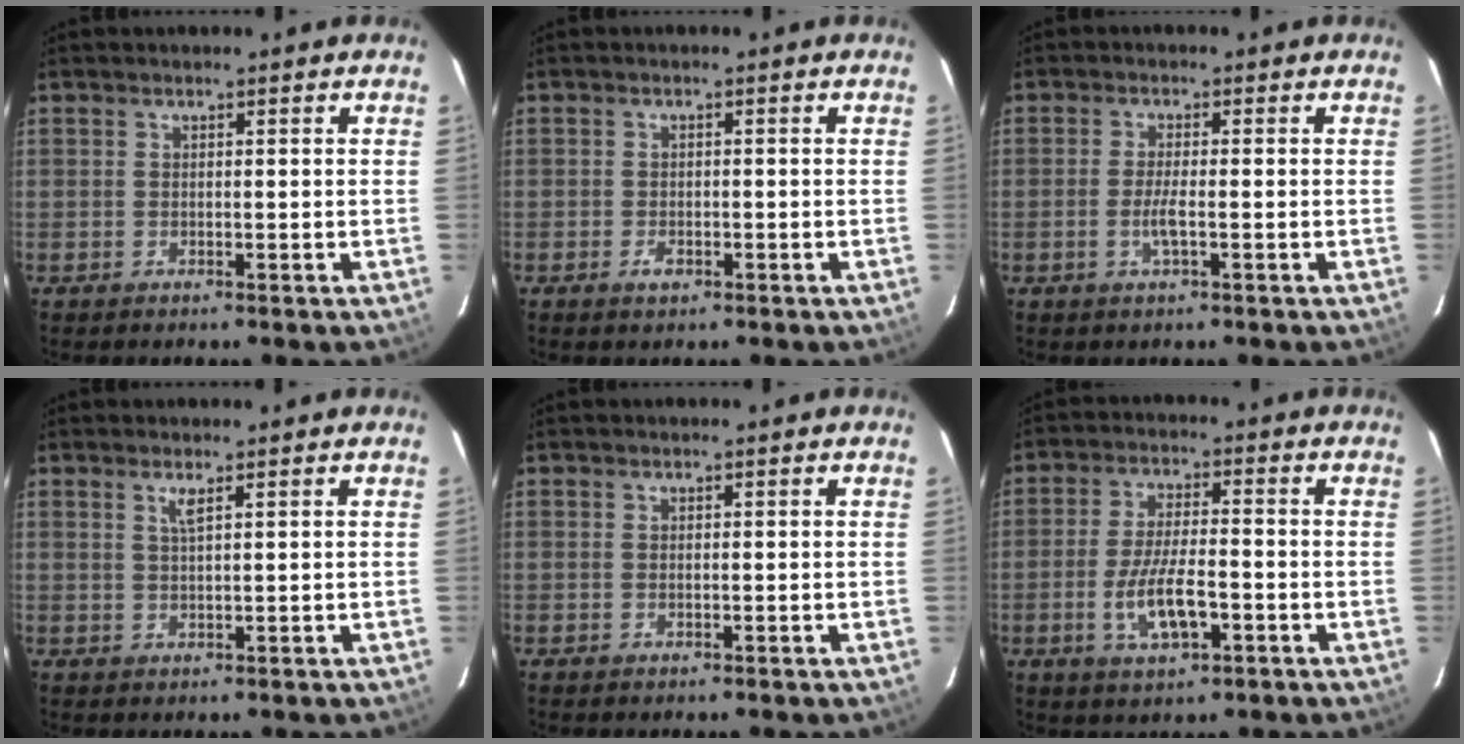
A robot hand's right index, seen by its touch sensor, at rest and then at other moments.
{"total": 1.9, "force": [-1.1, 1.2, 1.0], "torque": [-0.018, 0.000, -0.017]}
{"total": 3.0, "force": [-1.0, 0.2, 2.8], "torque": [-0.057, -0.004, -0.019]}
{"total": 1.7, "force": [0.9, 0.0, 1.4], "torque": [-0.028, 0.000, 0.017]}
{"total": 0.0}
{"total": 9.0, "force": [-3.2, 2.9, 7.9], "torque": [-0.159, -0.009, -0.054]}